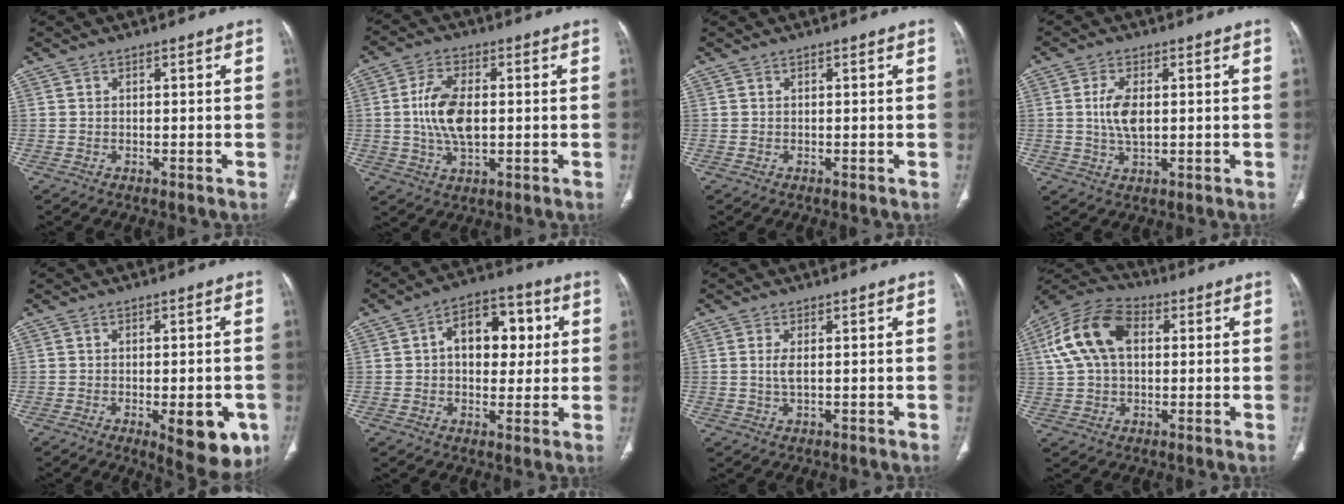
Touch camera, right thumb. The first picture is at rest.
{"total": 10.1, "force": [0.2, 5.4, 8.6], "torque": [-0.171, 0.002, 0.004]}
{"total": 0.0}
{"total": 6.0, "force": [0.4, 3.0, 5.2], "torque": [-0.107, -0.001, 0.009]}
{"total": 10.7, "force": [-3.8, 4.2, 9.1], "torque": [-0.089, -0.002, -0.037]}
{"total": 12.7, "force": [2.2, 8.2, 9.4], "torque": [-0.097, 0.017, 0.026]}
{"total": 2.5, "force": [0.2, 0.9, 2.4], "torque": [-0.059, -0.002, 0.007]}
{"total": 14.7, "force": [3.3, 9.3, 10.9], "torque": [-0.212, 0.027, 0.053]}